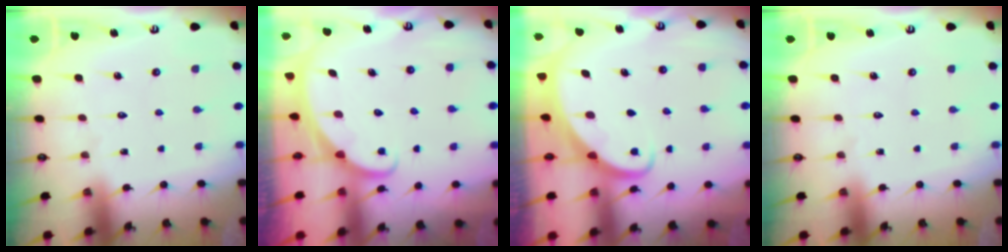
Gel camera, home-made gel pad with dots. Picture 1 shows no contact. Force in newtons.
{"total": 1.6, "press": 1.6, "slide": 0.0}
{"total": 2.4, "press": 2.4, "slide": 0.2}
{"total": 0.0}